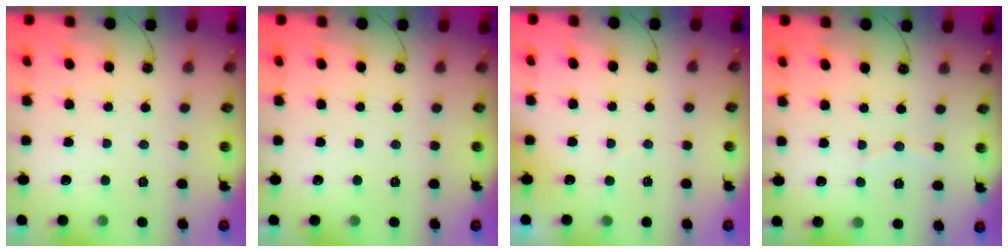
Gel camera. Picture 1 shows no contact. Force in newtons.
{"total": 0.0}
{"total": 2.8, "press": 2.7, "slide": 0.3}
{"total": 3.6, "press": 3.6, "slide": 0.2}